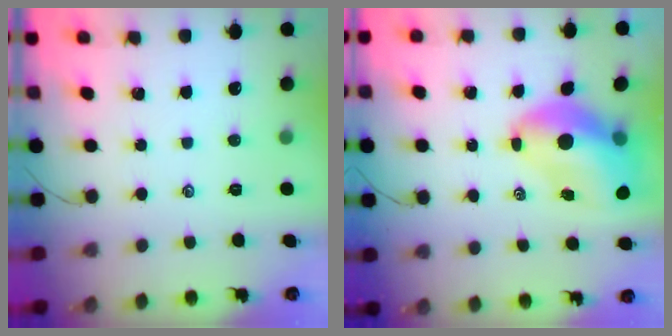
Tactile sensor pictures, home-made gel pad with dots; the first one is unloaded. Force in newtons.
{"total": 12.3, "press": 11.7, "slide": 3.8}